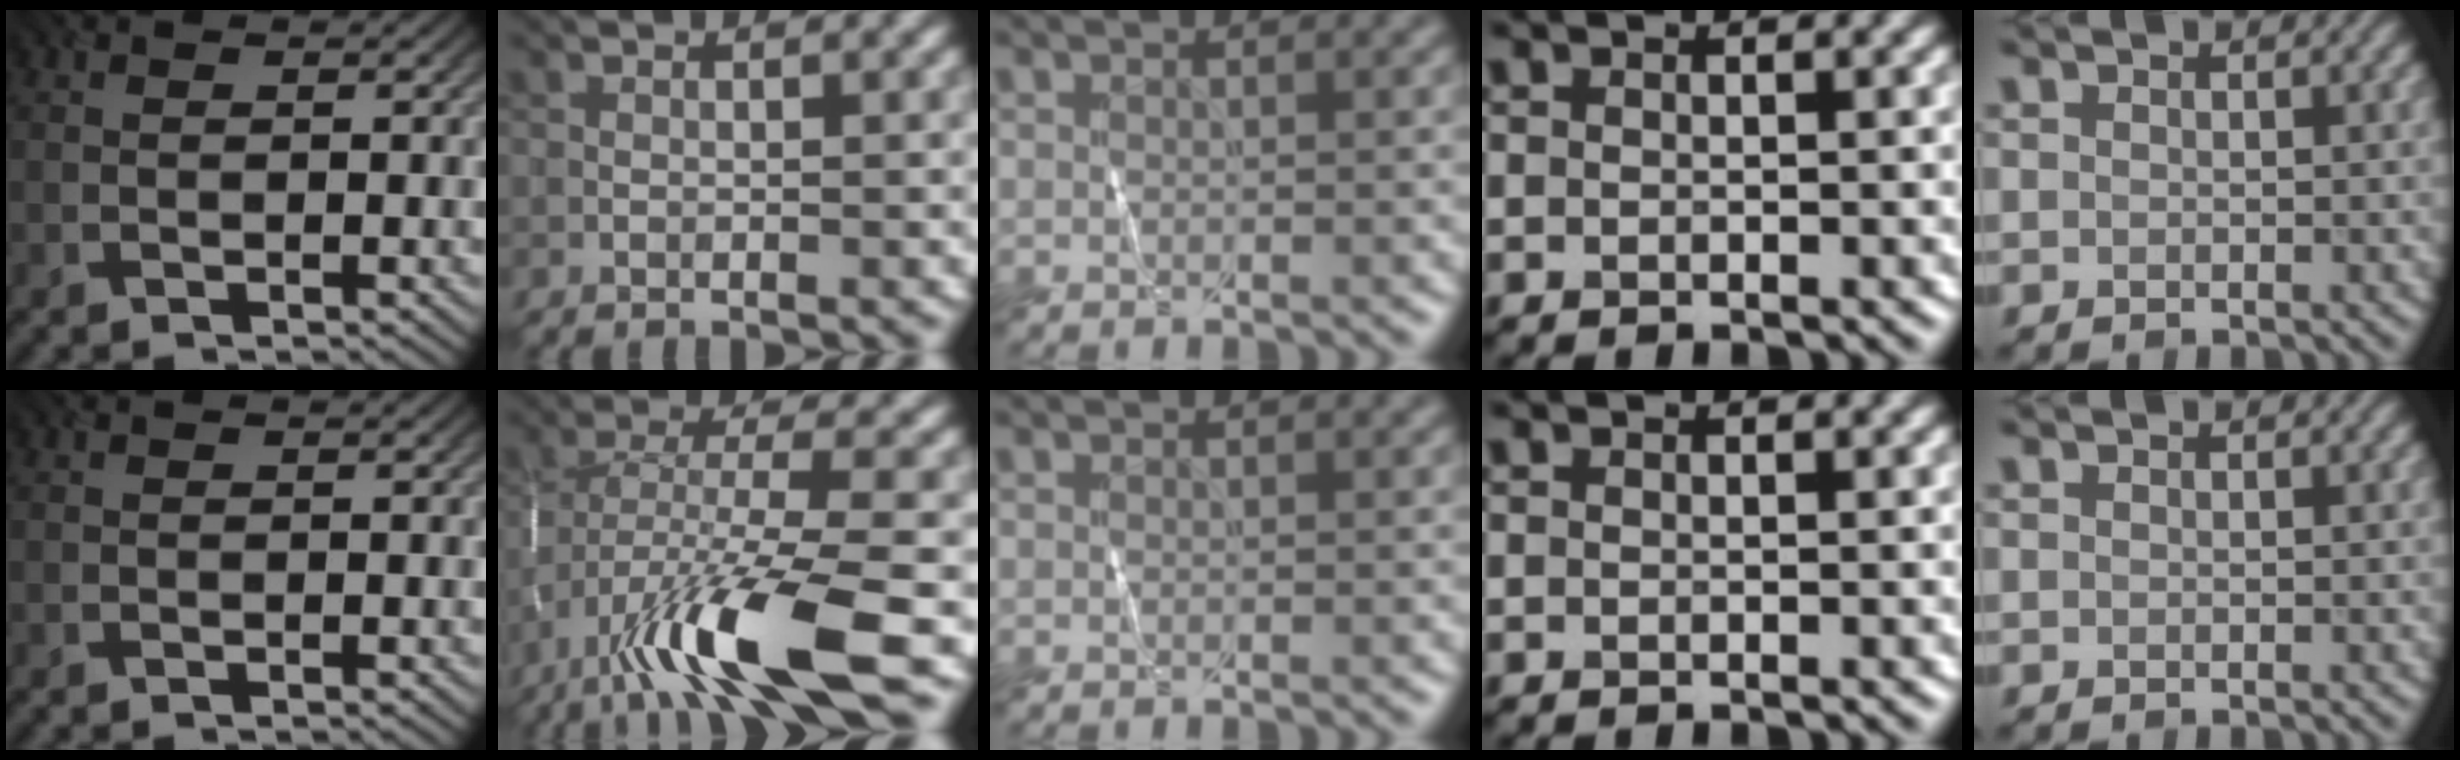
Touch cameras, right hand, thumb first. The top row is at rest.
{"index": {"total": 11.3, "force": [-6.2, 2.3, 9.1], "torque": [-0.169, 0.002, -0.112]}}